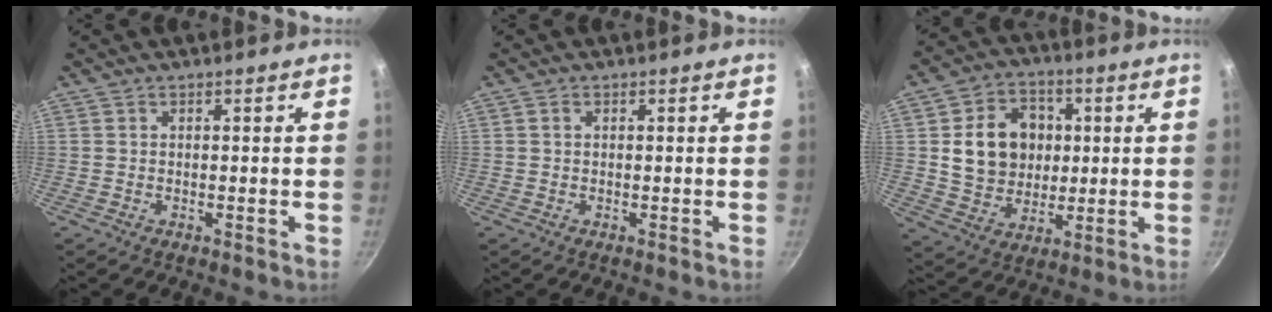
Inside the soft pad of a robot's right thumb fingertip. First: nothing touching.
{"total": 0.6, "force": [0.1, 0.4, 0.4], "torque": [-0.007, 0.004, 0.002]}
{"total": 14.5, "force": [1.9, 11.9, 8.1], "torque": [-0.106, 0.006, 0.039]}